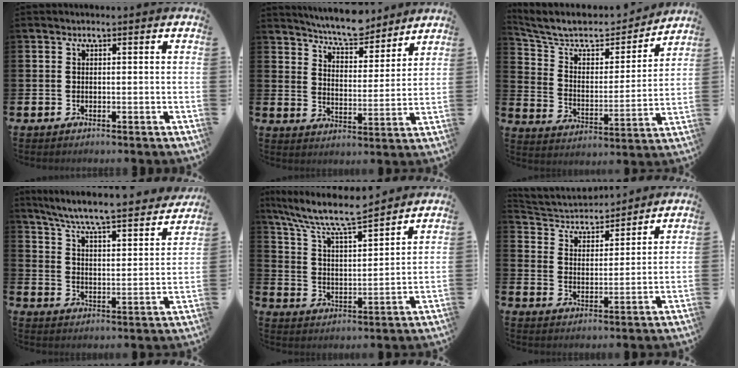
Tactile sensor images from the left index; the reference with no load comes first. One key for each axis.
{"total": 7.3, "fx": 7.0, "fy": 1.2, "fz": 1.5, "tx": -0.045, "ty": -0.044, "tz": 0.125}
{"total": 9.0, "fx": 7.6, "fy": 3.5, "fz": 3.2, "tx": -0.099, "ty": -0.054, "tz": 0.128}
{"total": 7.2, "fx": 6.7, "fy": 0.2, "fz": 2.7, "tx": -0.085, "ty": -0.055, "tz": 0.112}
{"total": 9.5, "fx": 8.5, "fy": 1.6, "fz": 4.1, "tx": -0.108, "ty": -0.052, "tz": 0.146}
{"total": 4.4, "fx": 4.1, "fy": 1.5, "fz": 0.1, "tx": -0.029, "ty": -0.031, "tz": 0.068}